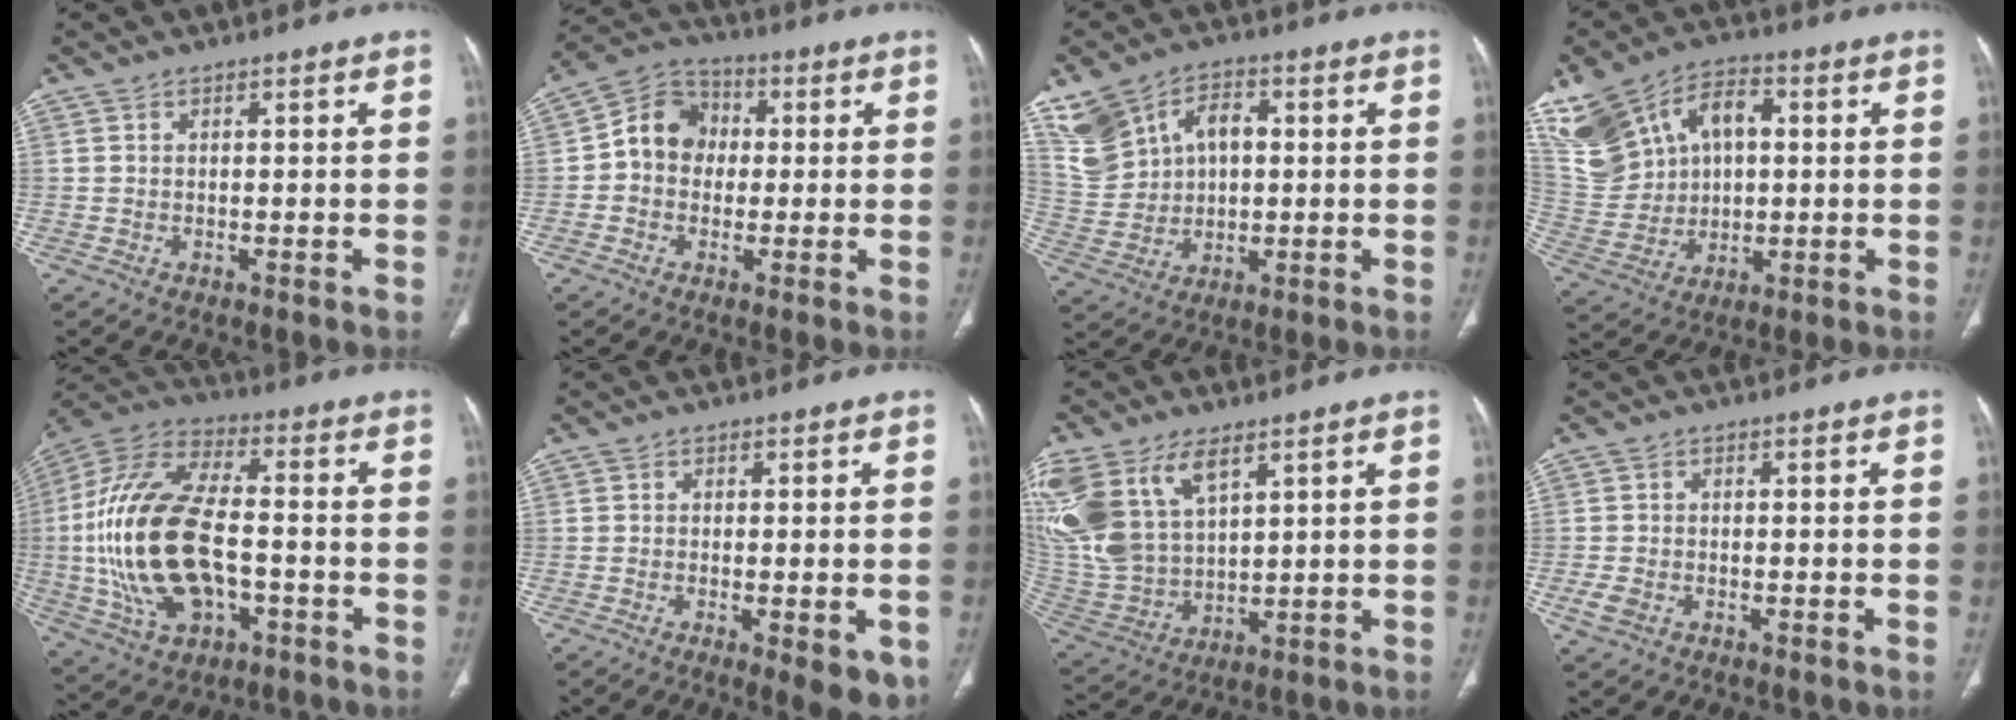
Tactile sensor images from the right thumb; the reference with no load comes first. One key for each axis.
{"total": 9.2, "fx": 0.1, "fy": 7.9, "fz": 4.6, "tx": -0.055, "ty": 0.029, "tz": -0.014}
{"total": 16.0, "fx": 5.0, "fy": 12.1, "fz": 9.2, "tx": -0.188, "ty": 0.022, "tz": 0.110}
{"total": 22.5, "fx": 6.9, "fy": 16.5, "fz": 13.7, "tx": -0.295, "ty": 0.042, "tz": 0.144}
{"total": 23.7, "fx": -3.0, "fy": 12.7, "fz": 19.8, "tx": -0.413, "ty": 0.016, "tz": -0.047}
{"total": 7.6, "fx": -2.9, "fy": 2.5, "fz": 6.6, "tx": -0.081, "ty": -0.007, "tz": -0.036}
{"total": 20.1, "fx": 9.4, "fy": 11.6, "fz": 13.4, "tx": -0.310, "ty": -0.011, "tz": 0.198}
{"total": 2.8, "fx": -1.2, "fy": 1.9, "fz": 1.7, "tx": -0.037, "ty": 0.000, "tz": -0.021}